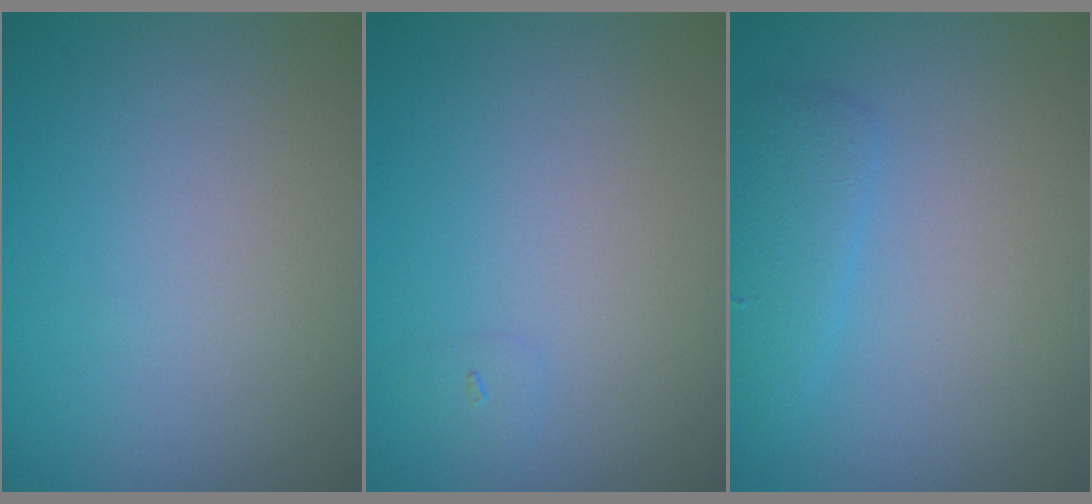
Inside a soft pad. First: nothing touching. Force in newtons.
{"total": 0.6, "press": 0.6, "slide": 0.1}
{"total": 2.1, "press": 2.1, "slide": 0.2}